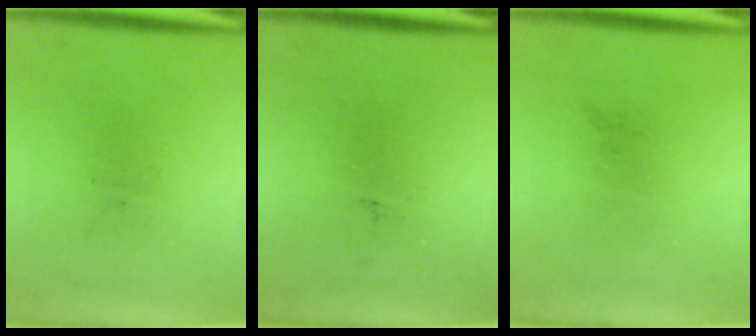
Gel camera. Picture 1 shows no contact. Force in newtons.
{"total": 0.0}
{"total": 0.0}